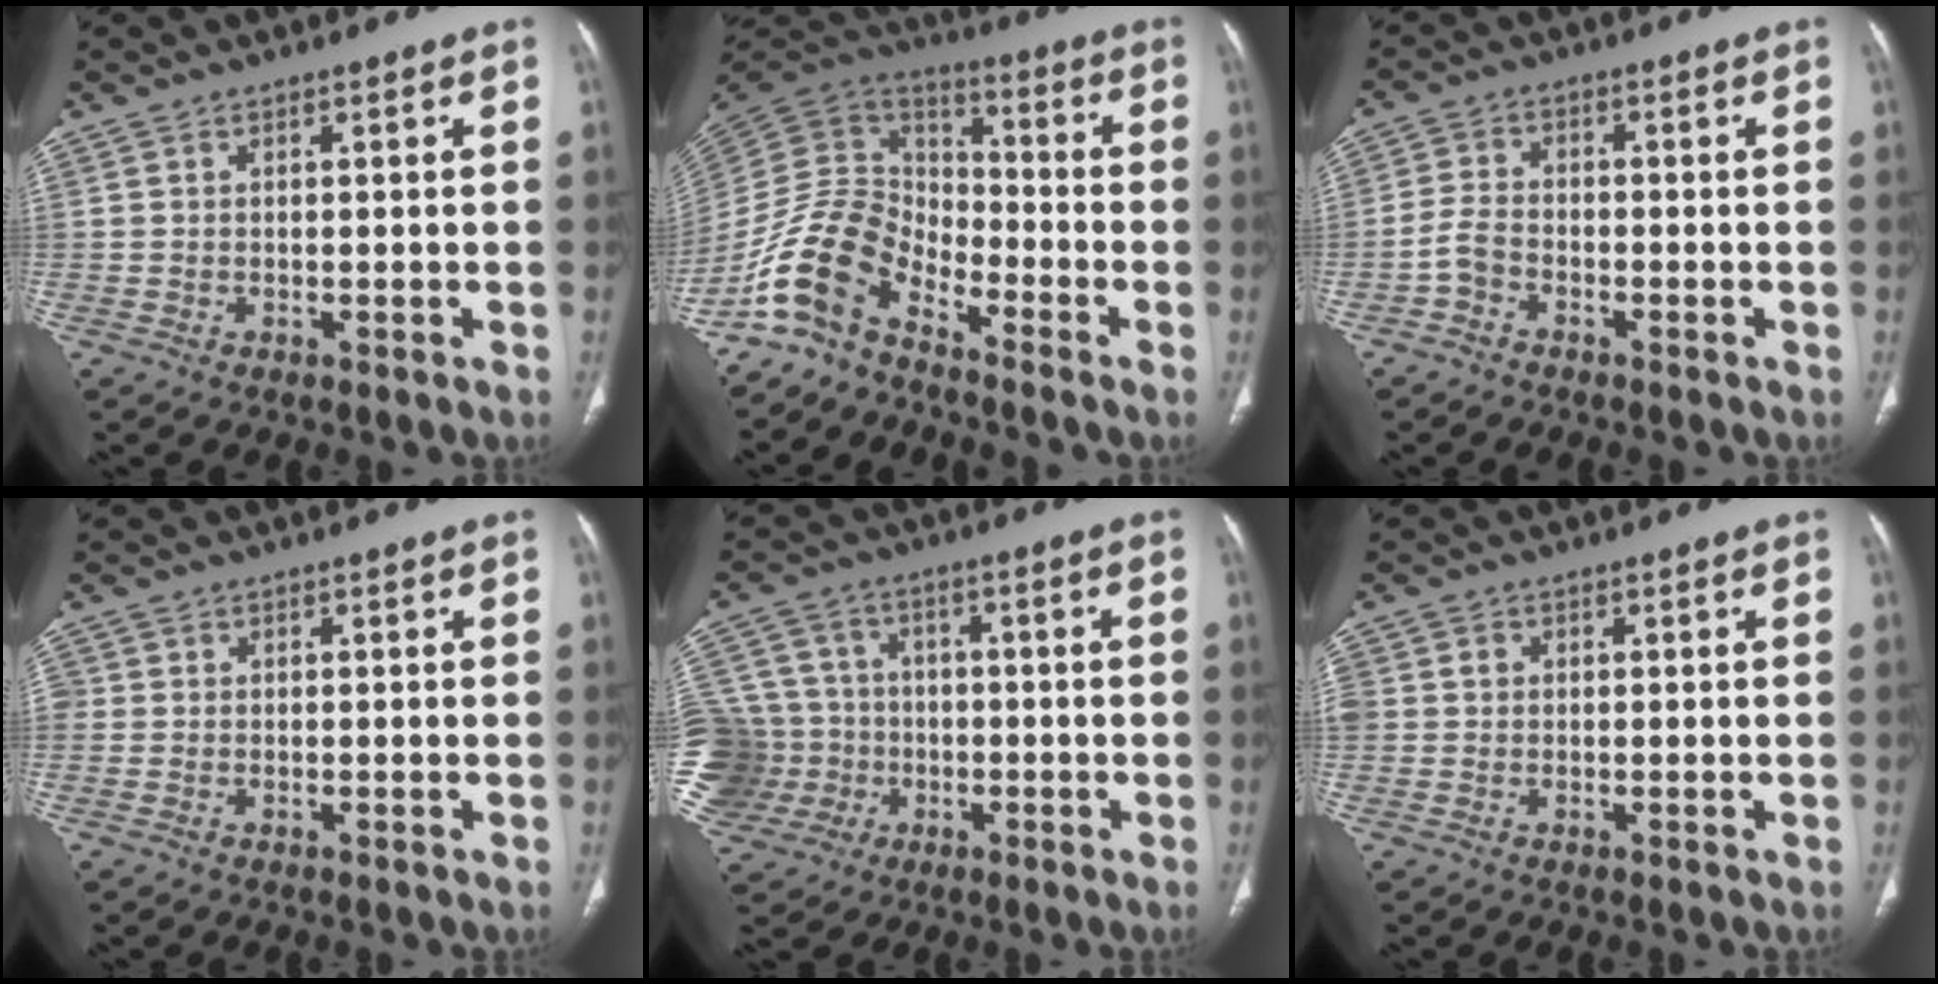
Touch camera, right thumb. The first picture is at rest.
{"total": 12.5, "force": [-8.9, 6.4, 6.0], "torque": [-0.109, 0.085, -0.189]}
{"total": 3.5, "force": [-2.1, 2.2, 1.8], "torque": [-0.039, 0.017, -0.044]}
{"total": 1.0, "force": [0.0, 0.9, 0.3], "torque": [0.000, 0.001, -0.001]}
{"total": 17.9, "force": [-3.1, 16.2, 6.8], "torque": [-0.167, 0.036, -0.044]}
{"total": 2.4, "force": [0.2, 2.2, 1.0], "torque": [-0.019, 0.010, 0.010]}